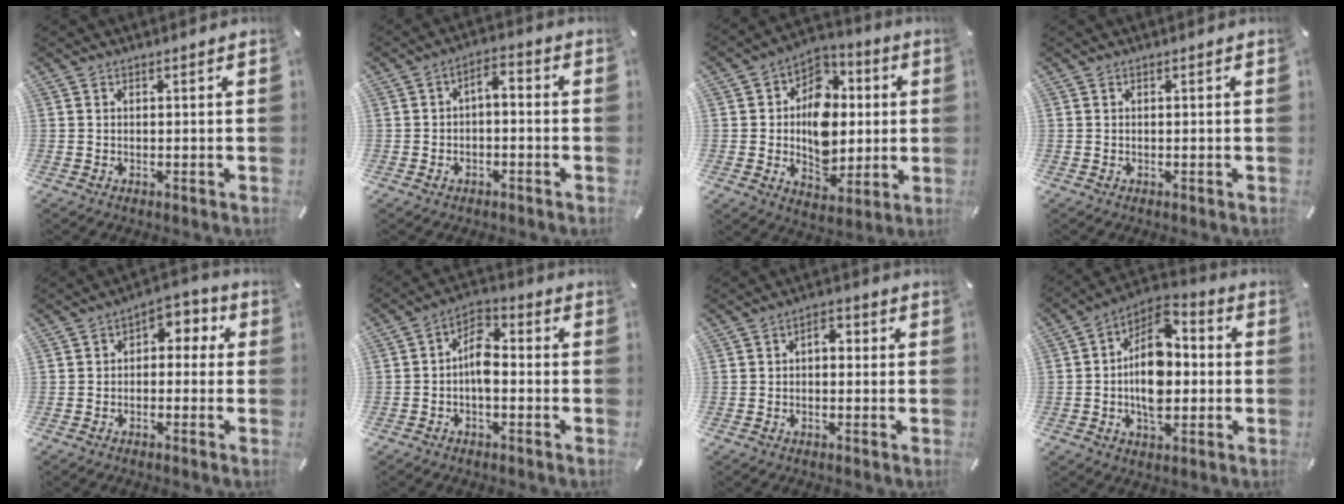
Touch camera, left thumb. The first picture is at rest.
{"total": 4.3, "force": [-2.1, 2.4, 2.9], "torque": [-0.042, 0.017, -0.042]}
{"total": 13.5, "force": [-0.7, 11.2, 7.6], "torque": [-0.112, 0.004, -0.007]}
{"total": 0.0}
{"total": 4.3, "force": [-0.8, 3.5, 2.4], "torque": [-0.030, 0.011, -0.023]}
{"total": 7.6, "force": [-2.1, 4.3, 5.9], "torque": [-0.112, 0.023, -0.037]}
{"total": 3.4, "force": [-0.9, 2.2, 2.4], "torque": [-0.039, 0.013, -0.022]}
{"total": 13.8, "force": [-1.2, 9.1, 10.3], "torque": [-0.196, -0.003, -0.022]}